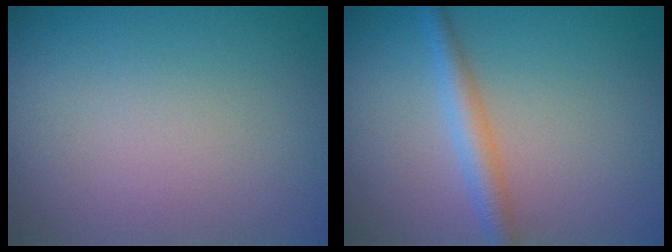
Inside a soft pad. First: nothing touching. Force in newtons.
{"total": 2.5, "press": 2.5, "slide": 0.1}